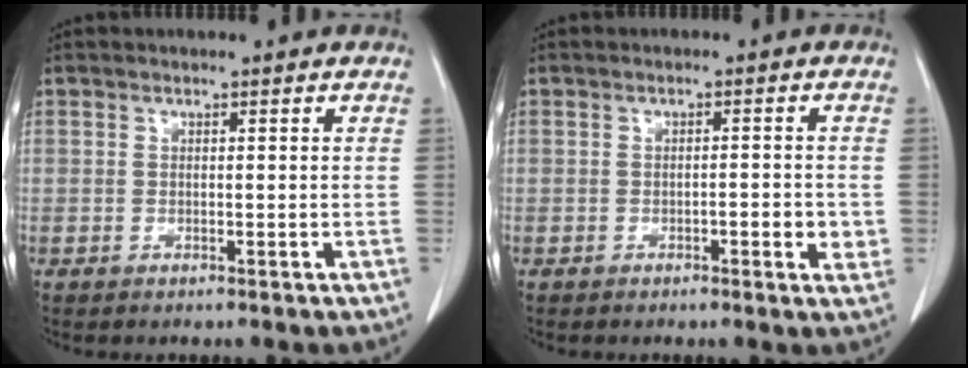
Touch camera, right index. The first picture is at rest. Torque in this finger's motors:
{"motor_torque": [0.41, -0.37, 0.26, 0.04]}